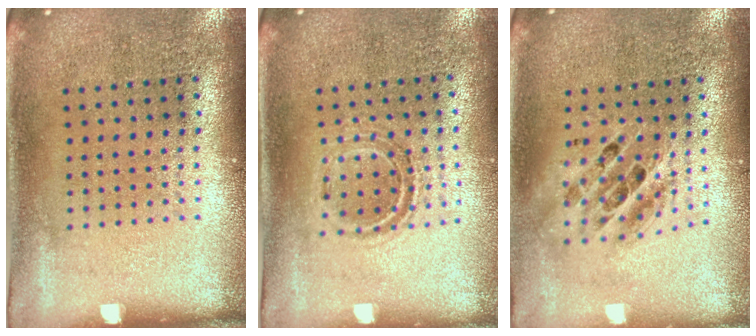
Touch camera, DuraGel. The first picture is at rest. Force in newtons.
{"total": 1.0, "press": 1.0, "slide": 0.3}
{"total": 1.7, "press": 1.4, "slide": 1.0}